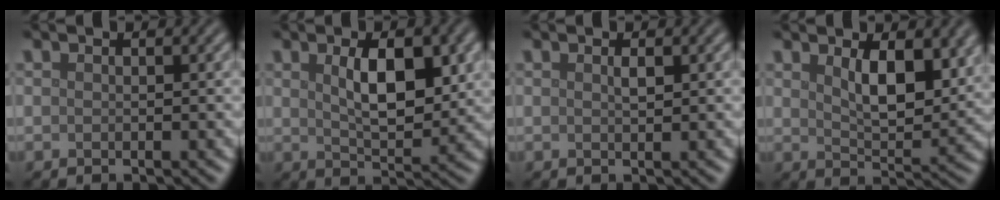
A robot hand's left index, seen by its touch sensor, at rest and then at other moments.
{"total": 5.6, "force": [1.5, 2.2, 4.9], "torque": [-0.081, 0.000, 0.028]}
{"total": 0.7, "force": [0.4, 0.2, 0.6], "torque": [-0.012, 0.000, 0.007]}
{"total": 5.5, "force": [2.3, 2.3, 4.5], "torque": [-0.079, -0.008, 0.044]}